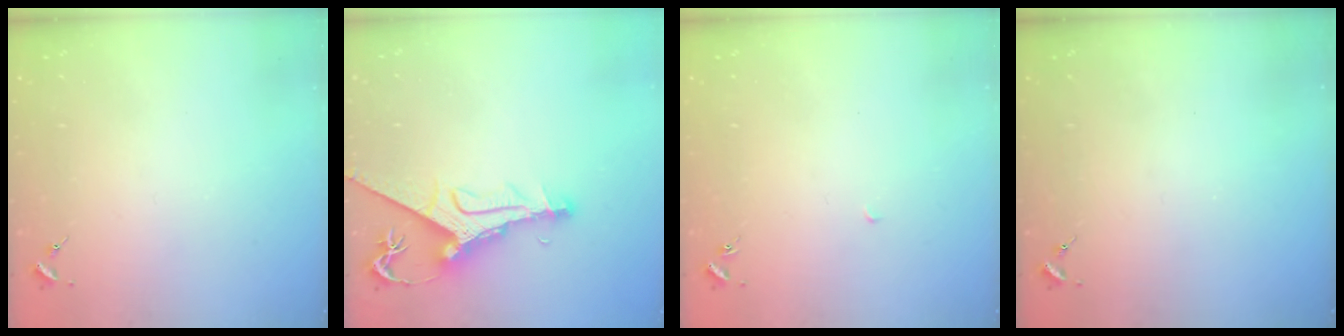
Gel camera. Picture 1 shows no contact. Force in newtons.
{"total": 11.9, "press": 11.8, "slide": 1.3}
{"total": 2.1, "press": 2.1, "slide": 0.1}
{"total": 0.0}